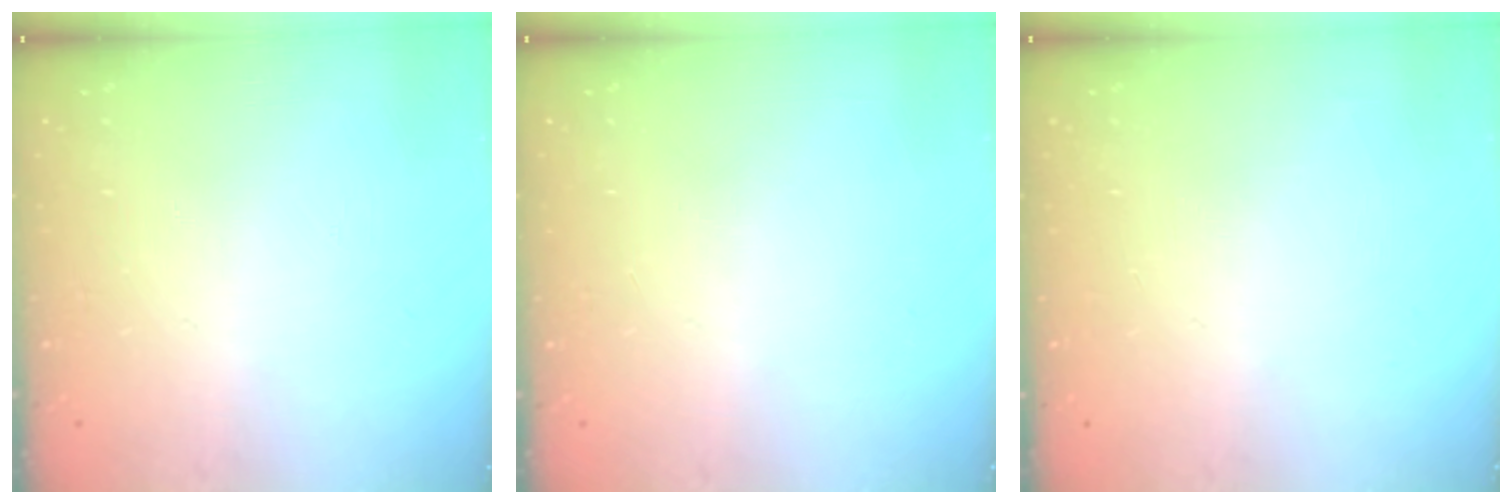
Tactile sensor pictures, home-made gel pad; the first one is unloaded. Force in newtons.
{"total": 0.0}
{"total": 0.0}